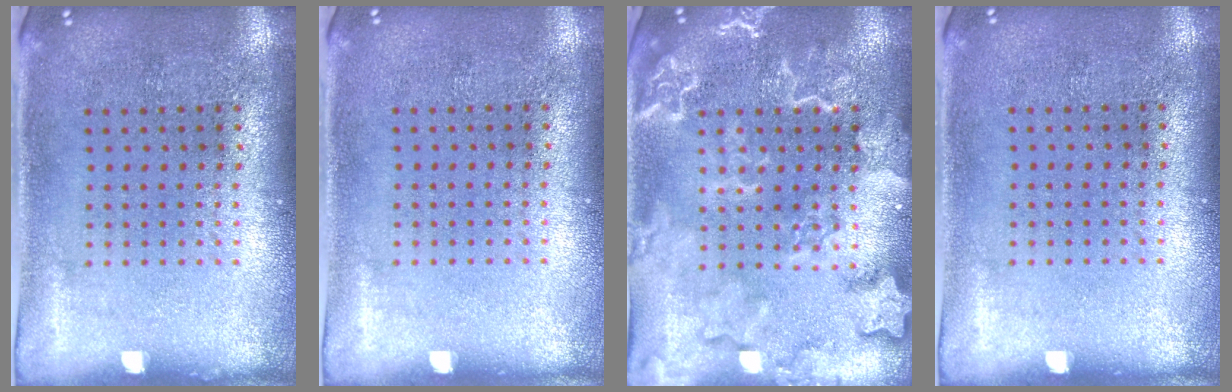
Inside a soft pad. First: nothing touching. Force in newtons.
{"total": 0.0}
{"total": 2.8, "press": 2.8, "slide": 0.4}
{"total": 0.0}